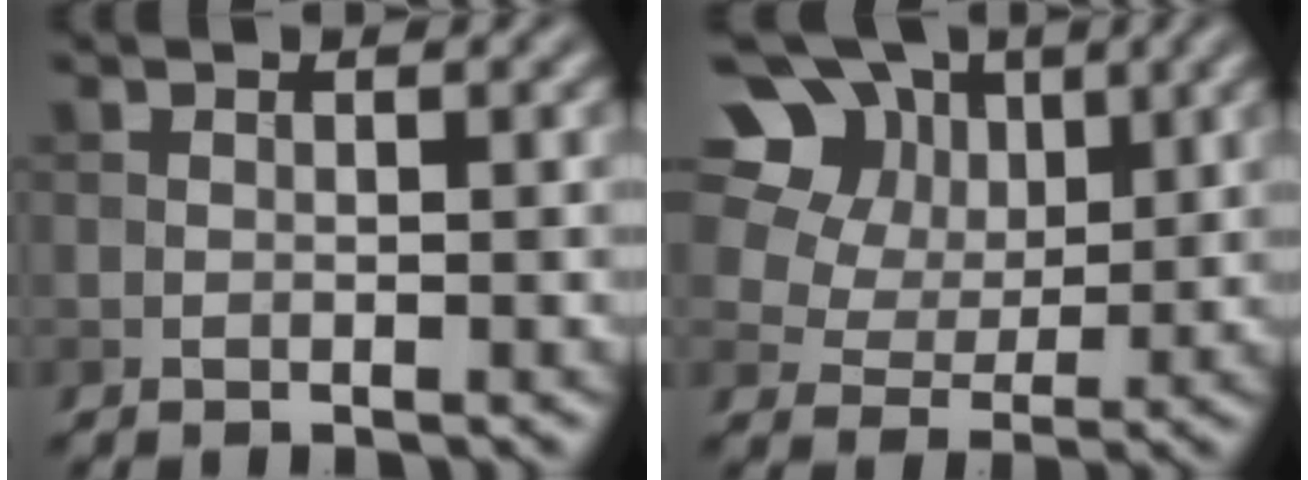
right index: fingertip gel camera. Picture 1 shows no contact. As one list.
[{"total": 17.3, "force": [8.5, 12.6, 8.1], "torque": [-0.206, 0.047, 0.165]}]